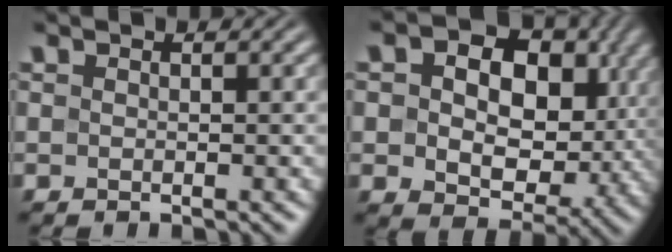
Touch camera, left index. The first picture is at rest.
{"total": 14.1, "force": [3.2, 9.8, 9.6], "torque": [-0.128, -0.004, 0.065]}